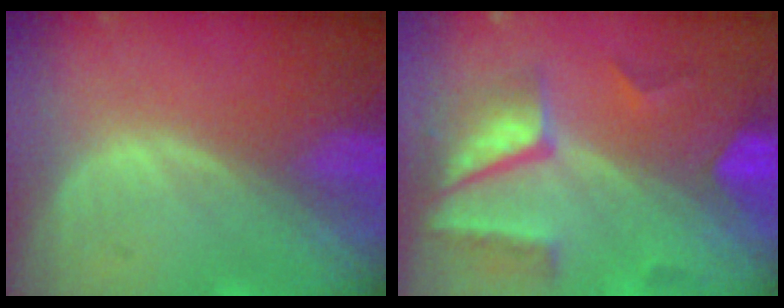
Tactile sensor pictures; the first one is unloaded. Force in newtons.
{"total": 8.7, "press": 7.8, "slide": 3.9}